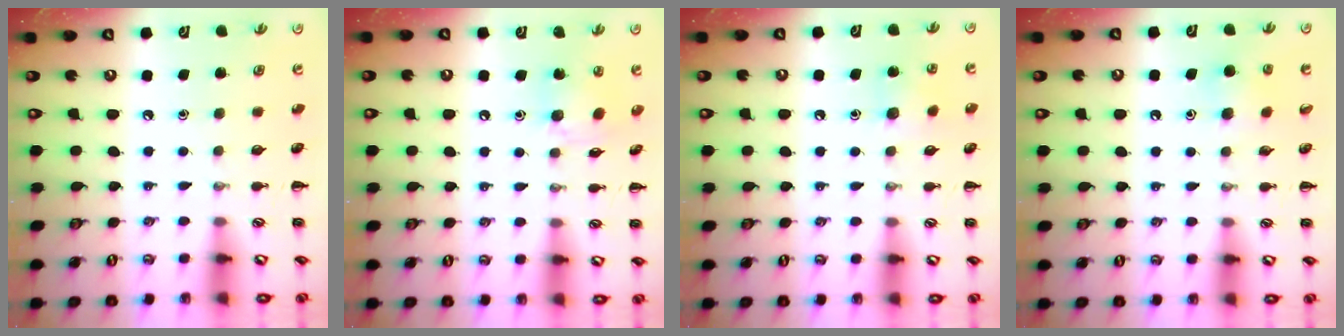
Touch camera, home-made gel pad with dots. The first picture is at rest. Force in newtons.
{"total": 8.6, "press": 8.6, "slide": 0.7}
{"total": 7.4, "press": 7.2, "slide": 1.9}
{"total": 5.1, "press": 4.9, "slide": 1.4}